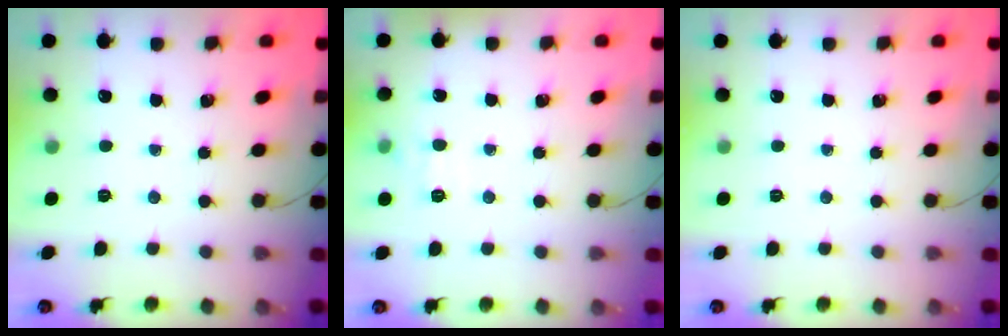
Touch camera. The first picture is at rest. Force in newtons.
{"total": 5.3, "press": 5.2, "slide": 1.3}
{"total": 0.0}